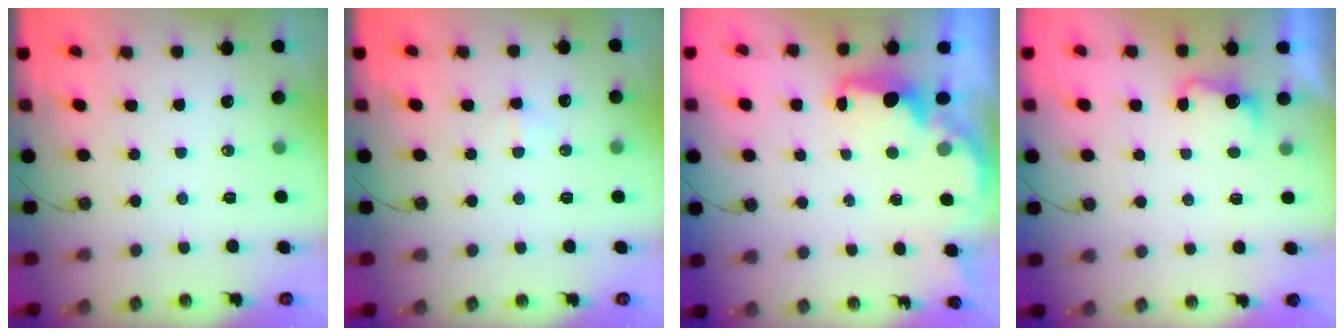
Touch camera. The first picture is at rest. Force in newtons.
{"total": 2.2, "press": 2.1, "slide": 0.8}
{"total": 2.8, "press": 2.6, "slide": 0.9}
{"total": 3.7, "press": 3.5, "slide": 1.0}